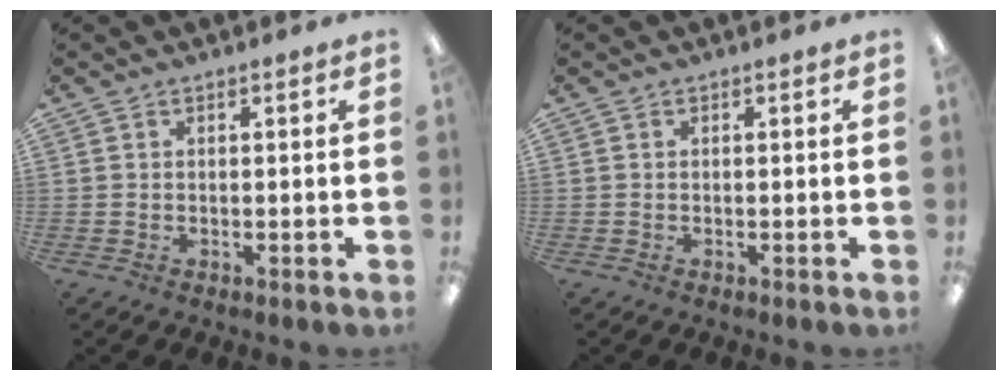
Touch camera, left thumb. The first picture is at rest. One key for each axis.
{"total": 0.0}